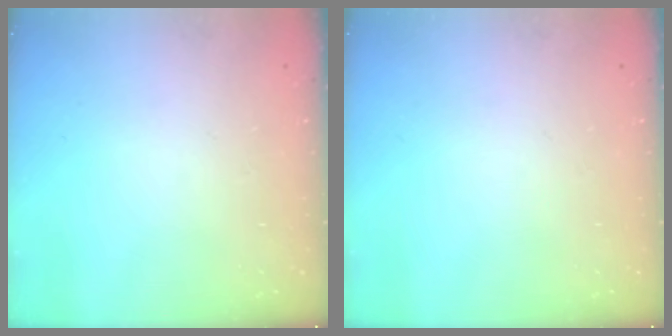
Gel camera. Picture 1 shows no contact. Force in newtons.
{"total": 0.0}